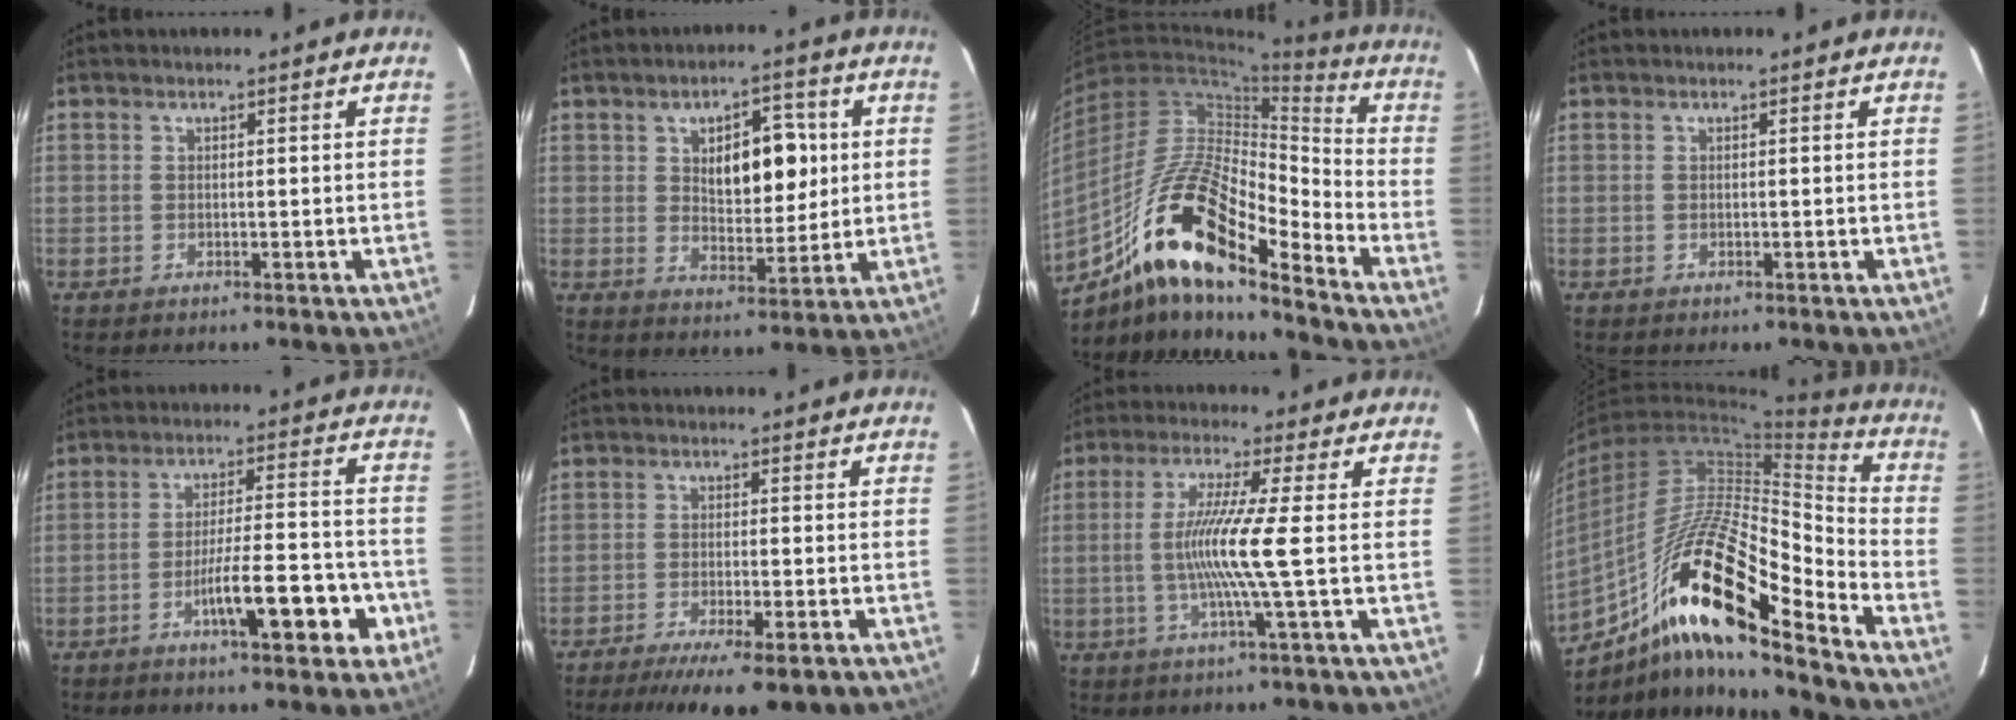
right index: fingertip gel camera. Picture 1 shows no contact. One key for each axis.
{"total": 9.4, "fx": 2.2, "fy": 4.4, "fz": 8.0, "tx": -0.115, "ty": 0.010, "tz": 0.041}
{"total": 17.2, "fx": -10.8, "fy": 4.6, "fz": 12.6, "tx": -0.228, "ty": 0.029, "tz": -0.183}
{"total": 0.0}
{"total": 11.4, "fx": -4.9, "fy": 2.1, "fz": 10.0, "tx": -0.155, "ty": 0.019, "tz": -0.070}
{"total": 12.3, "fx": -9.2, "fy": 1.9, "fz": 7.9, "tx": -0.104, "ty": -0.021, "tz": -0.136}
{"total": 8.6, "fx": -0.6, "fy": -1.8, "fz": 8.3, "tx": -0.168, "ty": -0.010, "tz": -0.013}
{"total": 21.3, "fx": -12.2, "fy": 3.5, "fz": 17.1, "tx": -0.303, "ty": 0.002, "tz": -0.206}